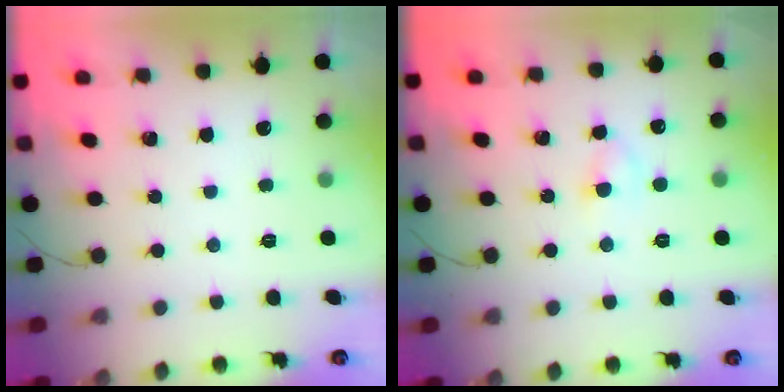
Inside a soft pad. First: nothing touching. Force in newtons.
{"total": 2.6, "press": 2.4, "slide": 1.0}